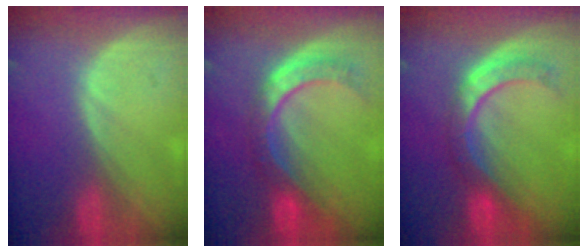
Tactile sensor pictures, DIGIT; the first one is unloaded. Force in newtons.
{"total": 8.6, "press": 7.2, "slide": 4.8}
{"total": 8.5, "press": 7.2, "slide": 4.5}